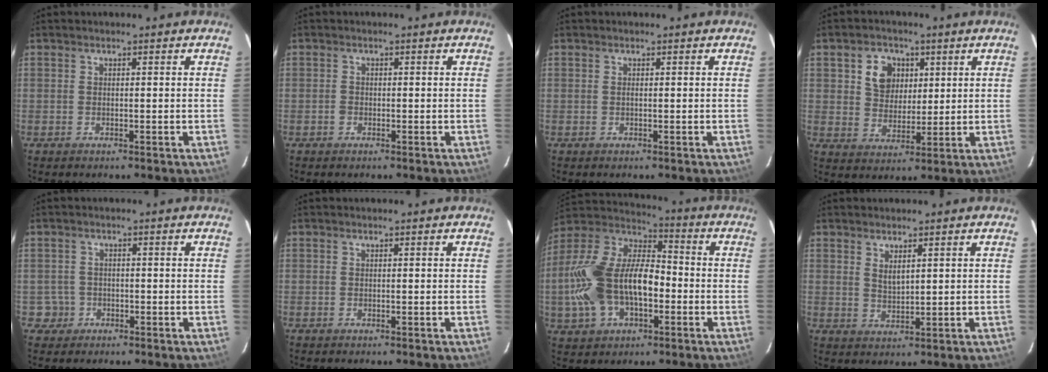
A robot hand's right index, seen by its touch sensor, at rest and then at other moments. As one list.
[{"total": 0.9, "force": [-0.4, 0.8, 0.3], "torque": [-0.004, 0.001, -0.006]}, {"total": 0.0}, {"total": 7.4, "force": [2.6, 6.1, 3.3], "torque": [-0.062, 0.019, 0.053]}, {"total": 3.0, "force": [-1.0, 2.9, -0.3], "torque": [0.004, 0.017, -0.014]}, {"total": 0.0}, {"total": 20.3, "force": [-3.8, 11.4, 16.4], "torque": [-0.355, 0.012, -0.068]}, {"total": 2.8, "force": [1.6, 1.0, 2.0], "torque": [-0.036, -0.005, 0.028]}]